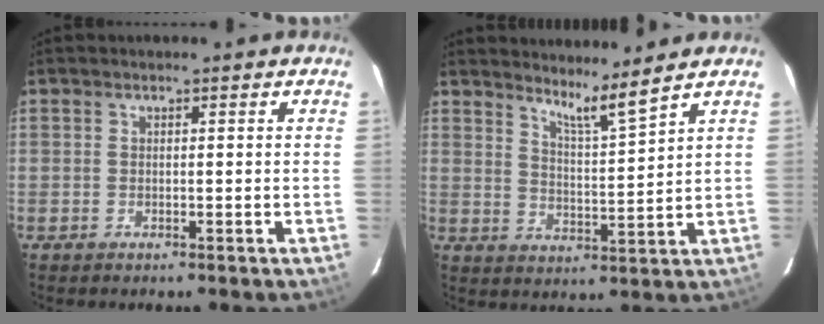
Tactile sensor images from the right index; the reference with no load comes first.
{"total": 6.2, "force": [5.4, -1.3, 2.8], "torque": [-0.049, -0.025, 0.093]}